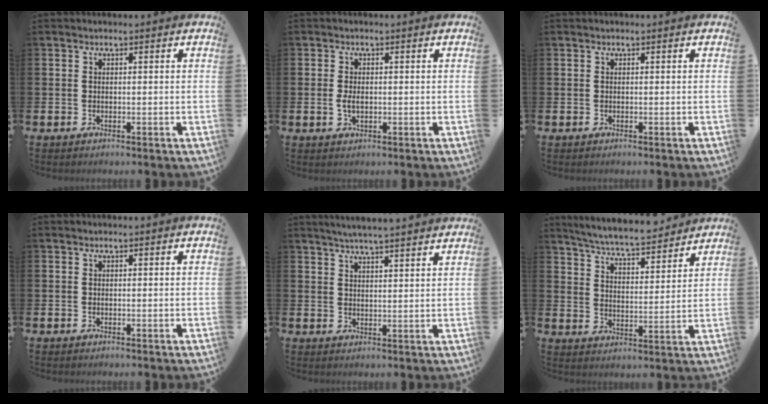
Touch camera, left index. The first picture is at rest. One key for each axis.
{"total": 1.9, "fx": -0.1, "fy": 1.1, "fz": 1.6, "tx": -0.029, "ty": 0.005, "tz": -0.005}
{"total": 0.0}
{"total": 0.0}
{"total": 4.5, "fx": 4.4, "fy": -0.6, "fz": 0.8, "tx": -0.025, "ty": -0.019, "tz": 0.079}
{"total": 6.8, "fx": 6.5, "fy": 0.5, "fz": 1.8, "tx": -0.060, "ty": -0.045, "tz": 0.114}